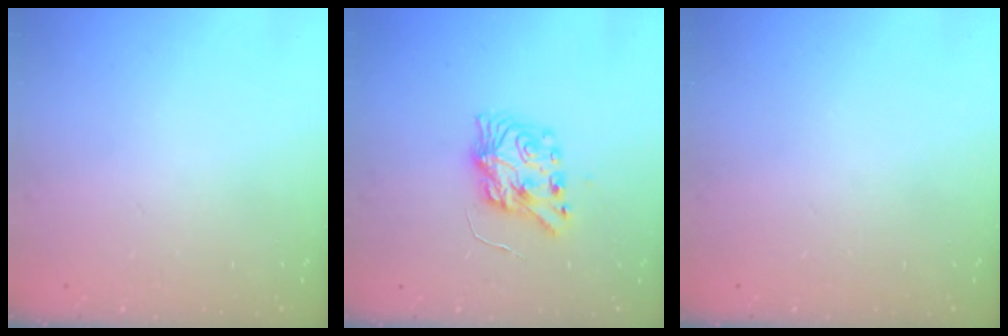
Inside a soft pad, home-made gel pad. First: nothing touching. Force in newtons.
{"total": 8.1, "press": 8.1, "slide": 0.2}
{"total": 0.0}